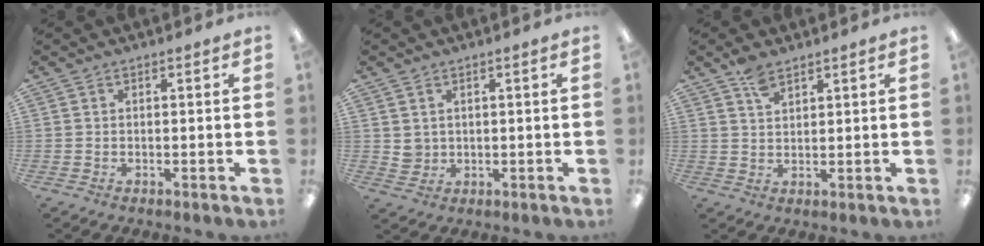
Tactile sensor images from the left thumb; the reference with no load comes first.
{"total": 2.8, "force": [1.4, 2.4, 0.4], "torque": [-0.005, 0.000, 0.026]}
{"total": 3.8, "force": [2.9, 1.6, 2.0], "torque": [-0.038, -0.007, 0.052]}